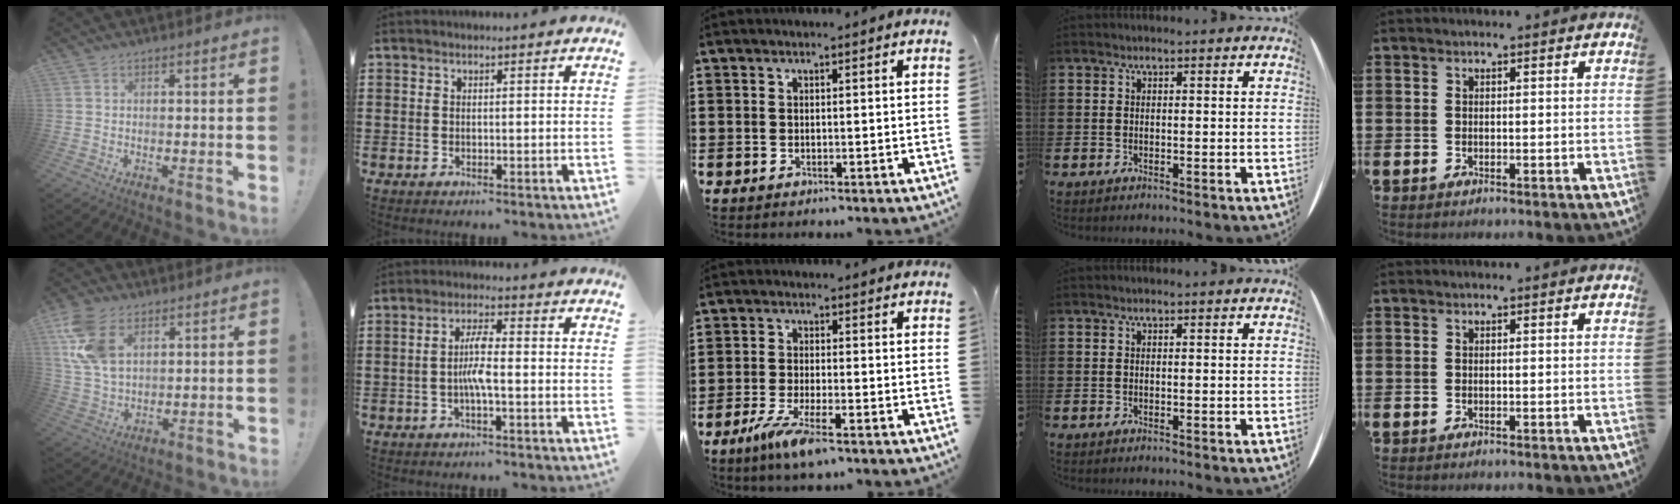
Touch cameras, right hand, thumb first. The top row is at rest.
{"thumb": {"total": 13.4, "force": [5.7, 8.3, 8.9], "torque": [-0.179, -0.009, 0.112]}, "index": {"total": 4.9, "force": [-1.0, 1.0, 4.8], "torque": [-0.100, 0.001, -0.025]}, "middle": {"total": 5.9, "force": [-3.7, 0.8, 4.6], "torque": [-0.105, -0.019, -0.070]}}